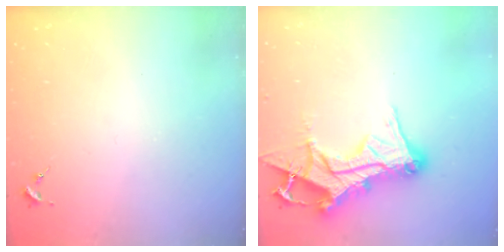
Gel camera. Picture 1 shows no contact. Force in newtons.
{"total": 17.6, "press": 17.5, "slide": 1.8}